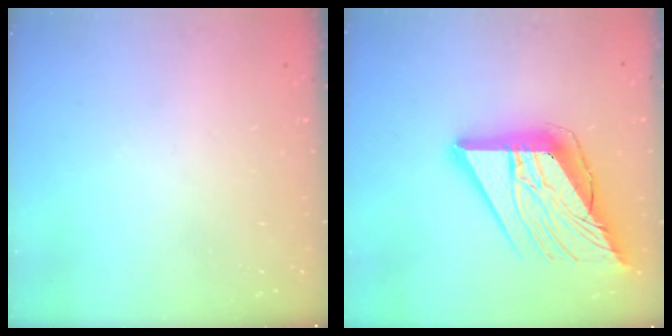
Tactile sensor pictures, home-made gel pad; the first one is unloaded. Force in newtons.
{"total": 21.2, "press": 21.0, "slide": 2.6}